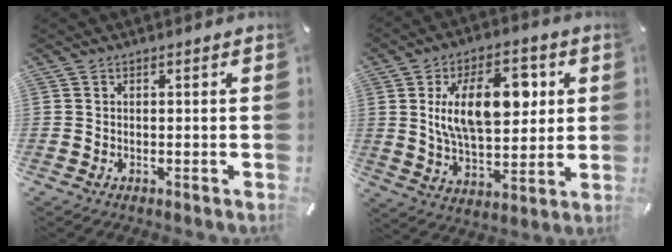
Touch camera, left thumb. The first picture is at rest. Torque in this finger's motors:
{"motor_torque": [2.69, 2.32, 1.98, -0.79, 0.25]}